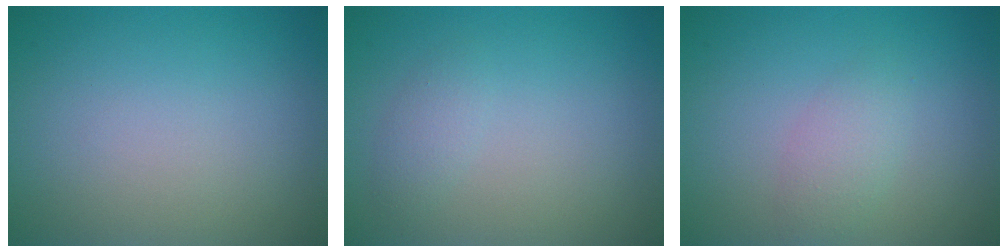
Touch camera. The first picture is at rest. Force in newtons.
{"total": 2.3, "press": 2.3, "slide": 0.2}
{"total": 1.9, "press": 1.9, "slide": 0.1}